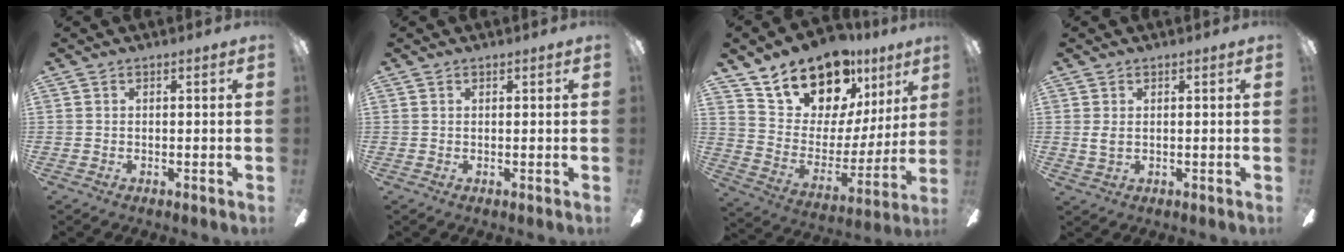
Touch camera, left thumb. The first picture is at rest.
{"total": 0.5, "force": [0.4, 0.2, 0.3], "torque": [-0.006, 0.003, 0.006]}
{"total": 19.6, "force": [15.5, 10.0, 6.7], "torque": [-0.126, -0.112, 0.286]}
{"total": 2.1, "force": [0.6, 1.2, 1.6], "torque": [-0.040, 0.000, 0.007]}